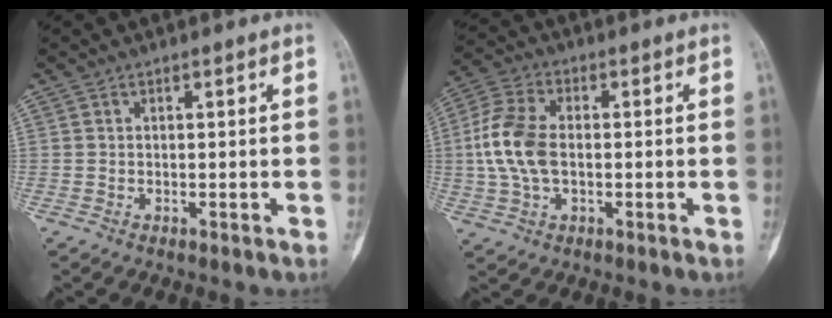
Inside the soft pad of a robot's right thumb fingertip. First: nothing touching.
{"total": 10.6, "force": [-0.4, 6.4, 8.5], "torque": [-0.187, 0.017, -0.013]}